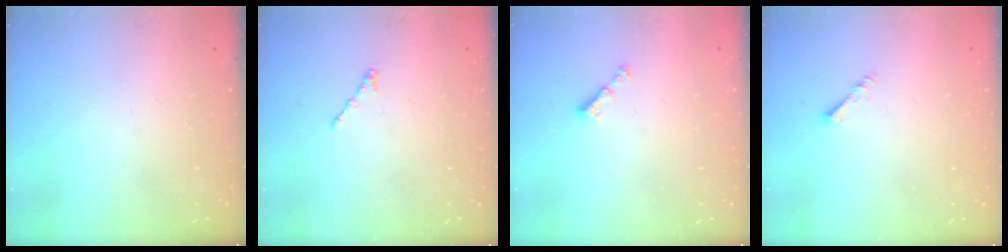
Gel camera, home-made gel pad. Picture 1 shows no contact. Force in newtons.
{"total": 0.5, "press": 0.4, "slide": 0.3}
{"total": 3.0, "press": 2.9, "slide": 0.5}
{"total": 1.6, "press": 1.6, "slide": 0.3}